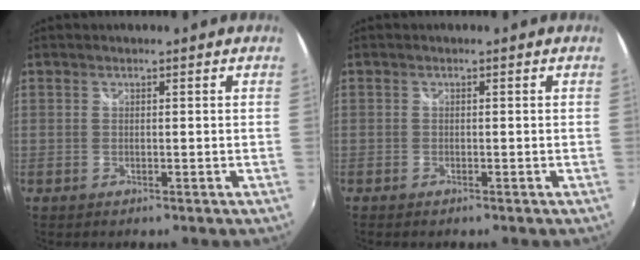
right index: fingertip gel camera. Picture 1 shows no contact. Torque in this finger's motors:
{"motor_torque": [-0.13, -0.11, -0.08, -0.05]}